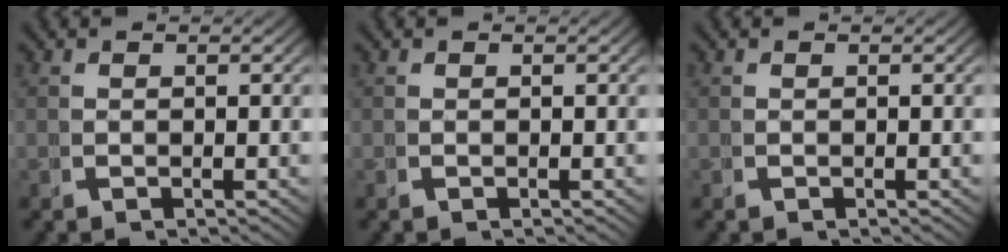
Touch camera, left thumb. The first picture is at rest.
{"total": 0.0}
{"total": 0.0}